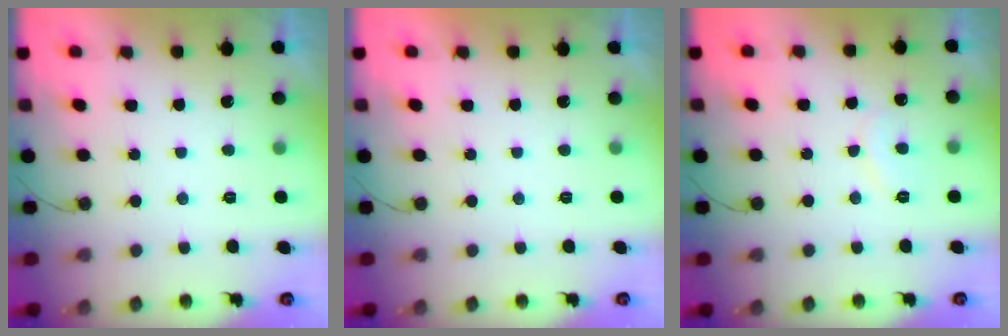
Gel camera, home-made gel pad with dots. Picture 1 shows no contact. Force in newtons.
{"total": 1.7, "press": 1.7, "slide": 0.1}
{"total": 6.9, "press": 6.9, "slide": 0.6}